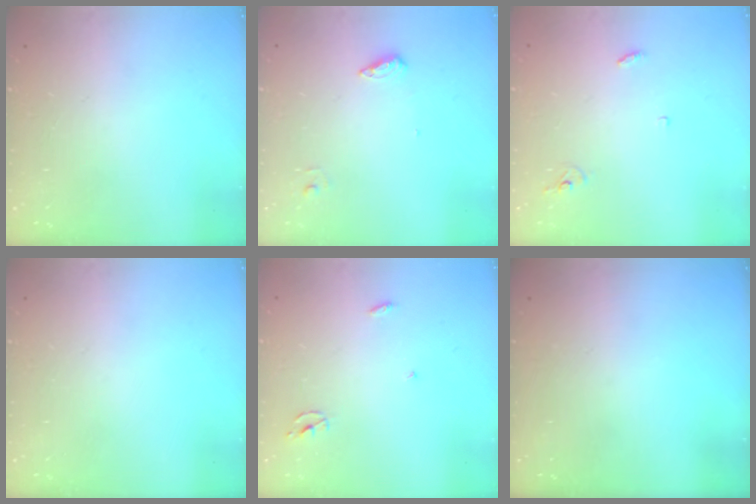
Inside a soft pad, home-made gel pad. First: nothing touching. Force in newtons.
{"total": 5.9, "press": 5.8, "slide": 1.4}
{"total": 2.9, "press": 2.9, "slide": 0.2}
{"total": 0.0}
{"total": 2.3, "press": 2.3, "slide": 0.2}
{"total": 0.0}